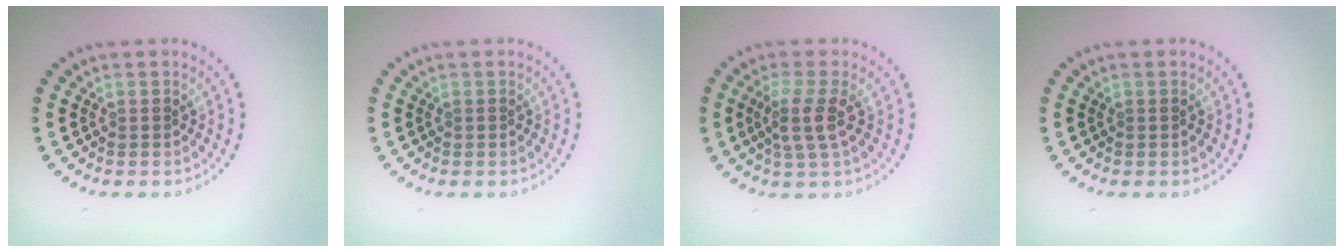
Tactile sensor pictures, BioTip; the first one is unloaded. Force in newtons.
{"total": 0.0}
{"total": 2.7, "press": 2.2, "slide": 1.6}
{"total": 0.0}